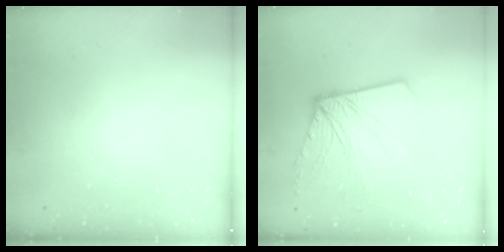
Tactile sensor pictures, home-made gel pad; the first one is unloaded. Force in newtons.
{"total": 10.6, "press": 10.5, "slide": 1.4}